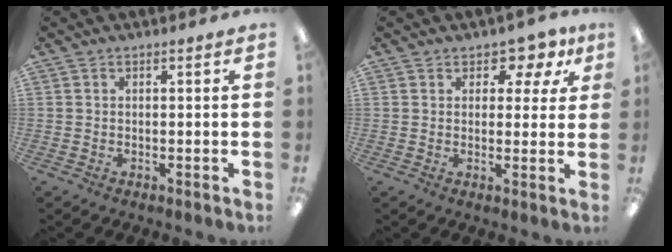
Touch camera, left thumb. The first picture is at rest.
{"total": 5.2, "force": [3.0, 3.6, 2.3], "torque": [-0.022, -0.012, 0.047]}